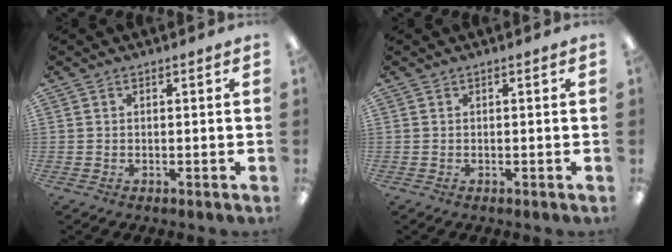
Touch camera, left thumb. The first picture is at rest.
{"total": 0.0}